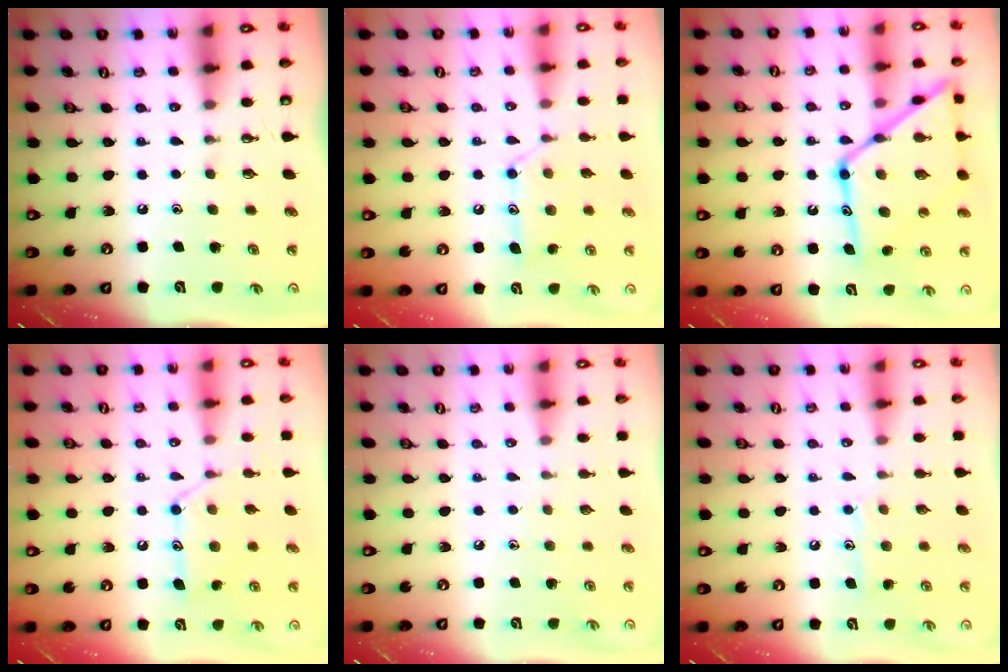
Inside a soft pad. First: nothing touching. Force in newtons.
{"total": 13.5, "press": 13.5, "slide": 0.8}
{"total": 21.3, "press": 21.2, "slide": 1.9}
{"total": 14.0, "press": 14.0, "slide": 1.0}
{"total": 3.2, "press": 3.2, "slide": 0.3}
{"total": 8.1, "press": 8.0, "slide": 0.5}